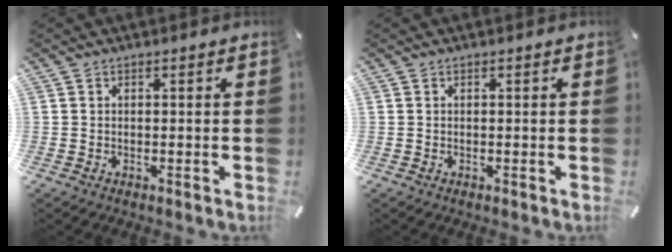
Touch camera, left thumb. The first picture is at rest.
{"total": 0.0}